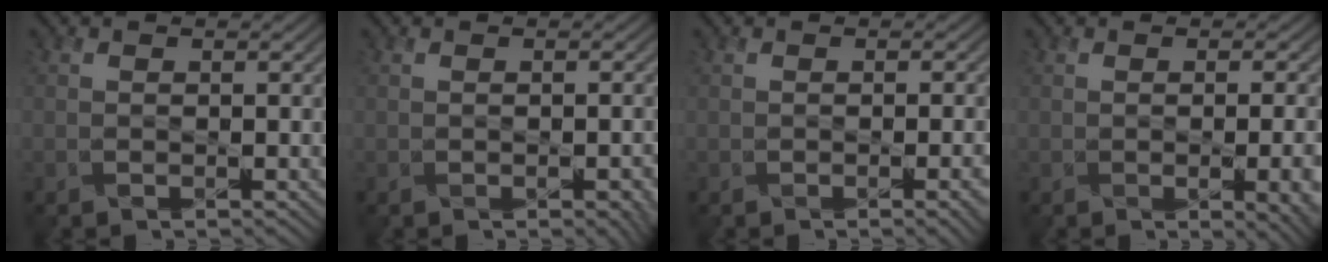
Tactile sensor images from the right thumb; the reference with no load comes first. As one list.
[{"total": 2.4, "force": [-0.9, 0.9, 2.0], "torque": [-0.020, -0.004, 0.000]}, {"total": 3.5, "force": [-0.9, 1.2, 3.1], "torque": [-0.031, -0.004, -0.003]}, {"total": 7.1, "force": [-1.5, 3.1, 6.3], "torque": [-0.055, -0.012, -0.004]}]